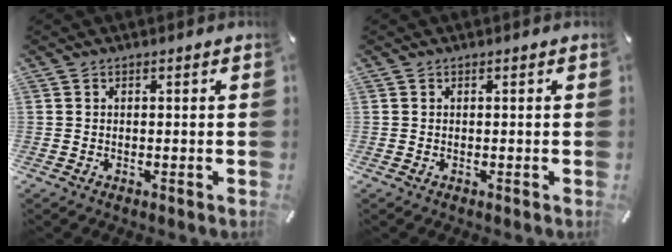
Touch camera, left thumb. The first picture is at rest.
{"total": 0.0}